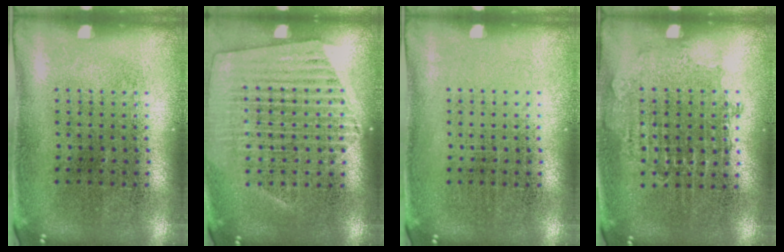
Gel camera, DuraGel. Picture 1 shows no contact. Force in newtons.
{"total": 1.5, "press": 1.4, "slide": 0.5}
{"total": 0.0}
{"total": 0.8, "press": 0.8, "slide": 0.3}